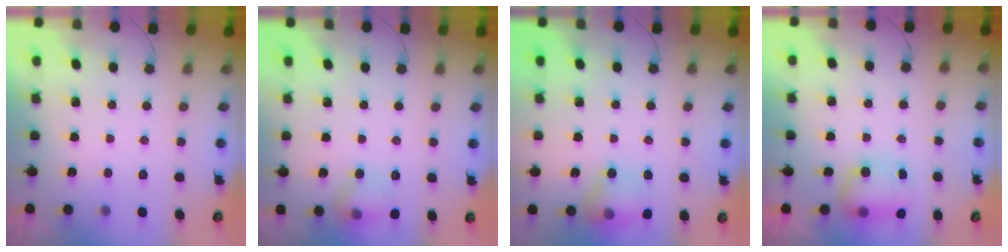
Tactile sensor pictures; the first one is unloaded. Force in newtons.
{"total": 9.1, "press": 9.1, "slide": 0.6}
{"total": 13.3, "press": 13.2, "slide": 1.0}
{"total": 7.6, "press": 7.6, "slide": 0.7}